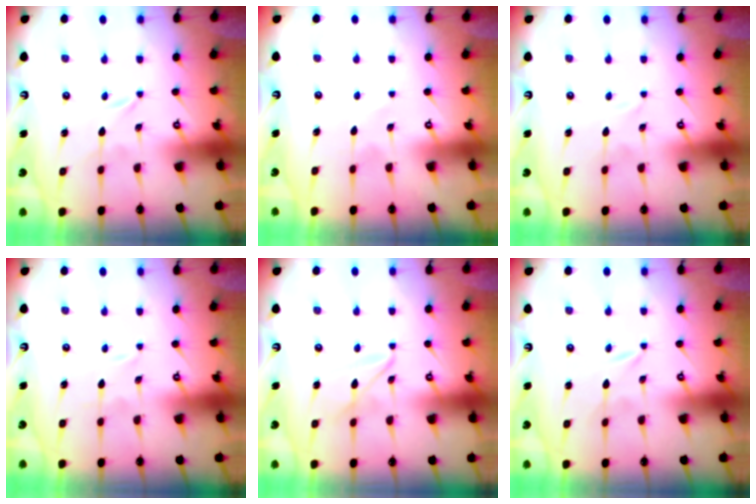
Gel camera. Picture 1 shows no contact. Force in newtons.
{"total": 1.7, "press": 1.6, "slide": 0.2}
{"total": 0.6, "press": 0.6, "slide": 0.1}
{"total": 0.9, "press": 0.9, "slide": 0.1}
{"total": 5.9, "press": 5.9, "slide": 0.4}
{"total": 0.0}